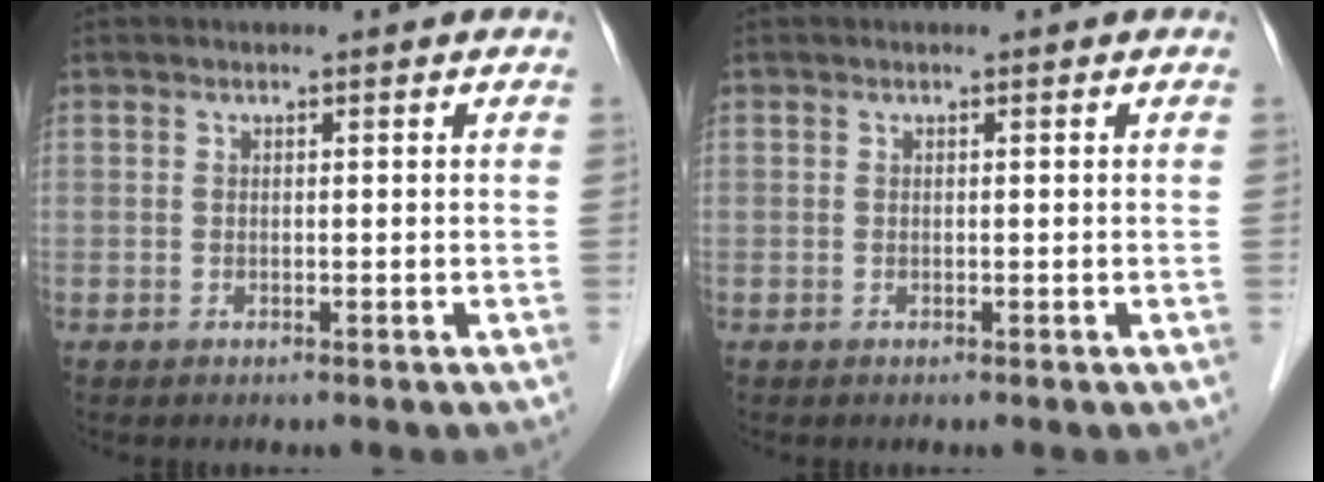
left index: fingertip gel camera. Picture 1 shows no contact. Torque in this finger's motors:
{"motor_torque": [0.01, -0.01, 0.00, 0.00]}